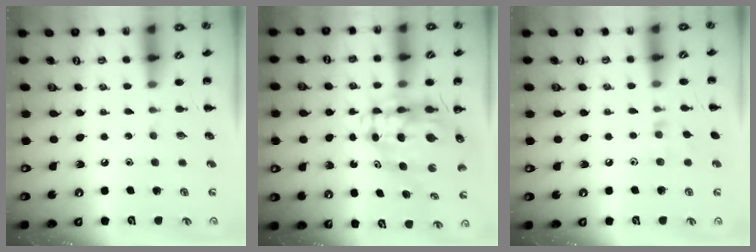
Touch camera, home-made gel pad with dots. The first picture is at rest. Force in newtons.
{"total": 10.4, "press": 9.8, "slide": 3.4}
{"total": 5.9, "press": 5.7, "slide": 1.4}